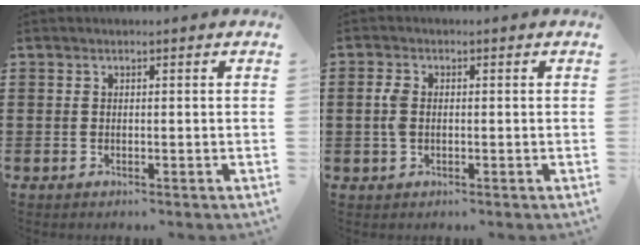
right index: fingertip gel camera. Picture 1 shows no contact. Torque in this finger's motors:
{"motor_torque": [0.84, 0.19, 0.21, 0.09]}